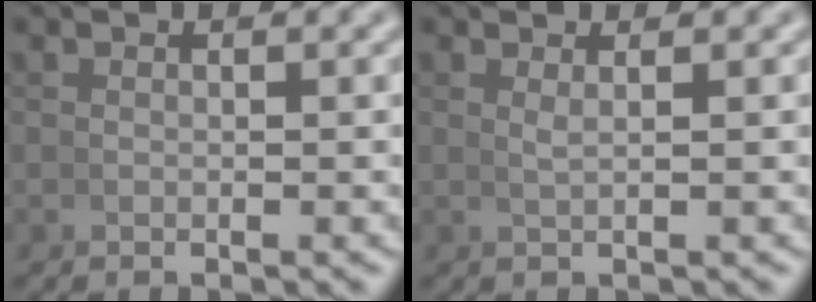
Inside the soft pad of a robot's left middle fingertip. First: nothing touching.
{"total": 0.8, "force": [0.6, -0.3, 0.5], "torque": [-0.012, -0.005, 0.014]}